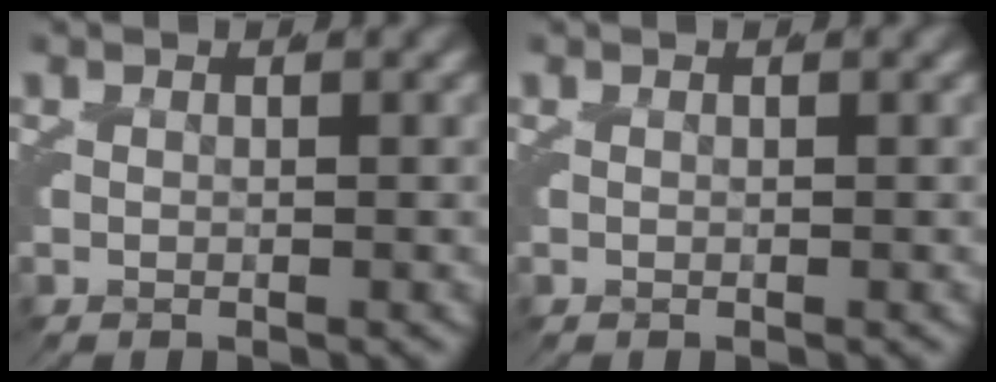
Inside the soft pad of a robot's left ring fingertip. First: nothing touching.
{"total": 0.0}